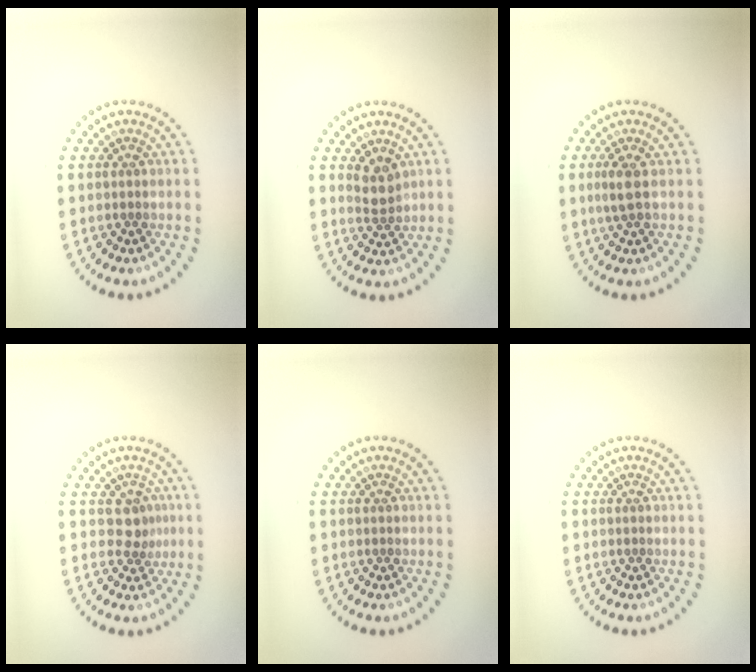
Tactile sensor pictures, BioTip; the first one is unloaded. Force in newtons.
{"total": 2.0, "press": 1.6, "slide": 1.1}
{"total": 1.6, "press": 1.4, "slide": 0.7}
{"total": 2.0, "press": 1.5, "slide": 1.3}
{"total": 0.0}
{"total": 0.0}